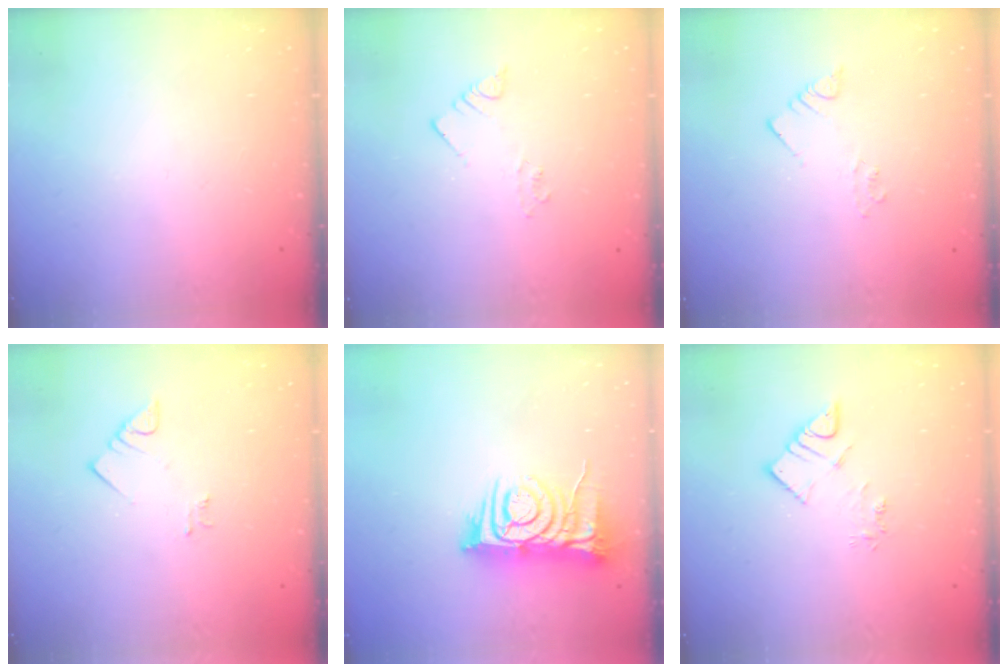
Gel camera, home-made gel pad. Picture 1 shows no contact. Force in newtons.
{"total": 1.9, "press": 1.9, "slide": 0.1}
{"total": 1.9, "press": 1.9, "slide": 0.1}
{"total": 2.3, "press": 2.3, "slide": 0.3}
{"total": 9.0, "press": 9.0, "slide": 1.1}
{"total": 6.3, "press": 6.3, "slide": 0.4}